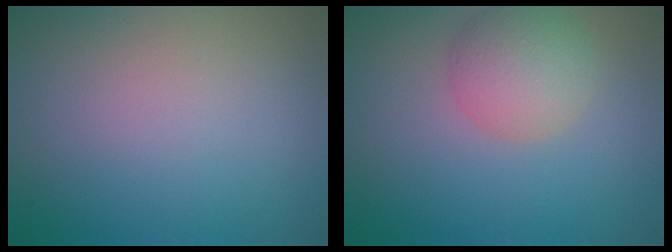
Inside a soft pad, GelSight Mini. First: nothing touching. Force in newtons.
{"total": 4.3, "press": 4.3, "slide": 0.4}